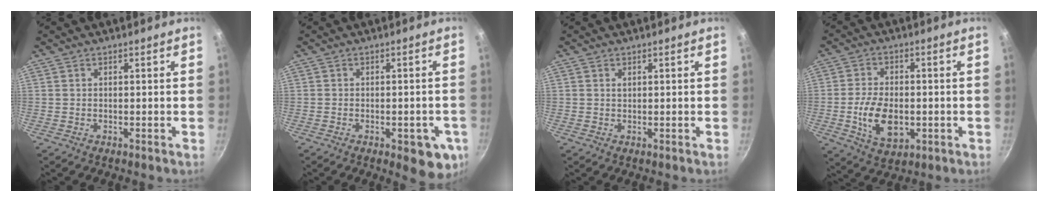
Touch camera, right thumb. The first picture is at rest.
{"total": 11.3, "force": [-4.2, 4.4, 9.6], "torque": [-0.085, 0.009, -0.050]}
{"total": 0.7, "force": [0.3, 0.5, 0.4], "torque": [-0.006, 0.001, 0.006]}
{"total": 10.7, "force": [-2.0, 6.6, 8.2], "torque": [-0.138, 0.003, -0.031]}